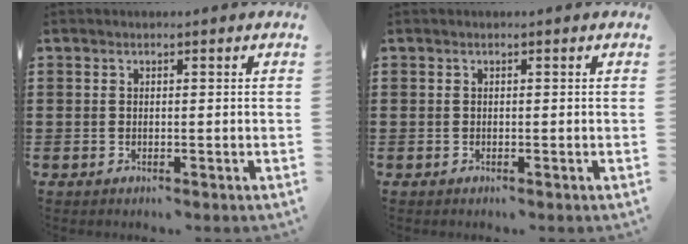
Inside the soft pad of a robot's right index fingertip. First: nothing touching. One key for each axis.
{"total": 0.0}